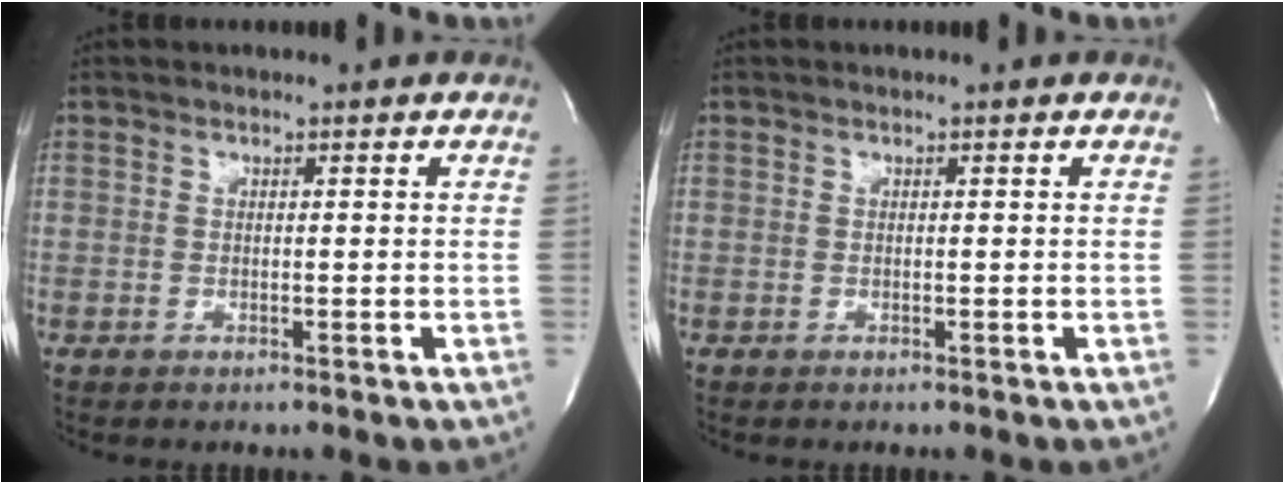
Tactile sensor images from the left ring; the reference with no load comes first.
{"total": 0.0}